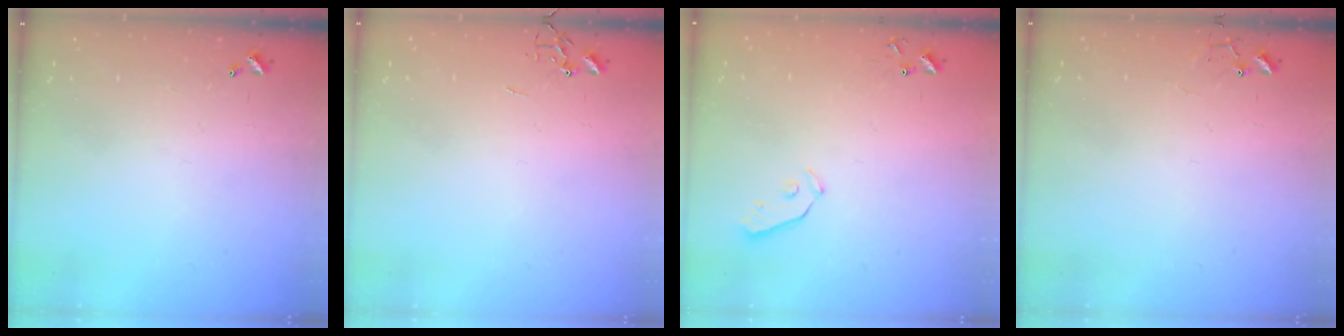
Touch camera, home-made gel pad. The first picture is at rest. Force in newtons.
{"total": 0.0}
{"total": 3.3, "press": 3.2, "slide": 0.5}
{"total": 6.1, "press": 6.0, "slide": 0.4}